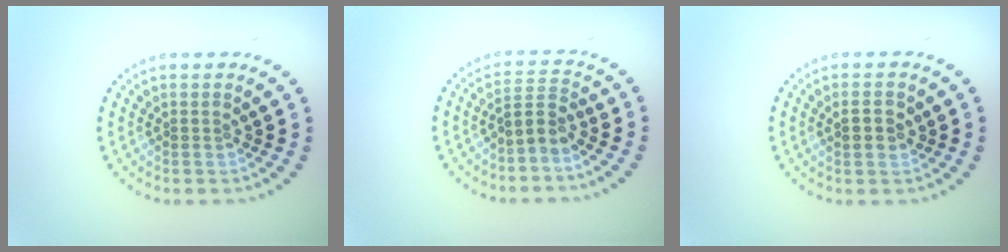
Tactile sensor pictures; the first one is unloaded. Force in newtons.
{"total": 2.3, "press": 1.5, "slide": 1.7}
{"total": 1.5, "press": 1.5, "slide": 0.2}